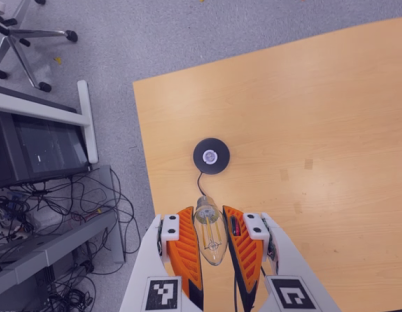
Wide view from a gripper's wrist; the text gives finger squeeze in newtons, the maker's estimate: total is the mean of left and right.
{"total": 19.6, "left": 21.1, "right": 18.1}